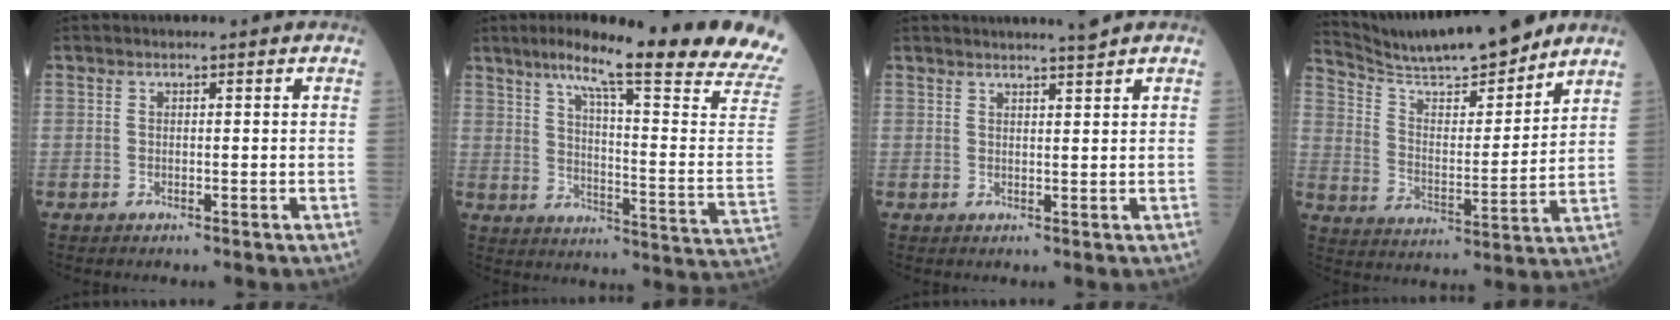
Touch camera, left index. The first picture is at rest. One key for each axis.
{"total": 27.0, "fx": 21.5, "fy": -1.0, "fz": 16.3, "tx": -0.219, "ty": -0.069, "tz": 0.278}
{"total": 2.8, "fx": 2.6, "fy": -0.7, "fz": 0.9, "tx": -0.014, "ty": 0.000, "tz": 0.040}
{"total": 16.3, "fx": 14.8, "fy": 1.5, "fz": 6.6, "tx": -0.123, "ty": -0.005, "tz": 0.248}